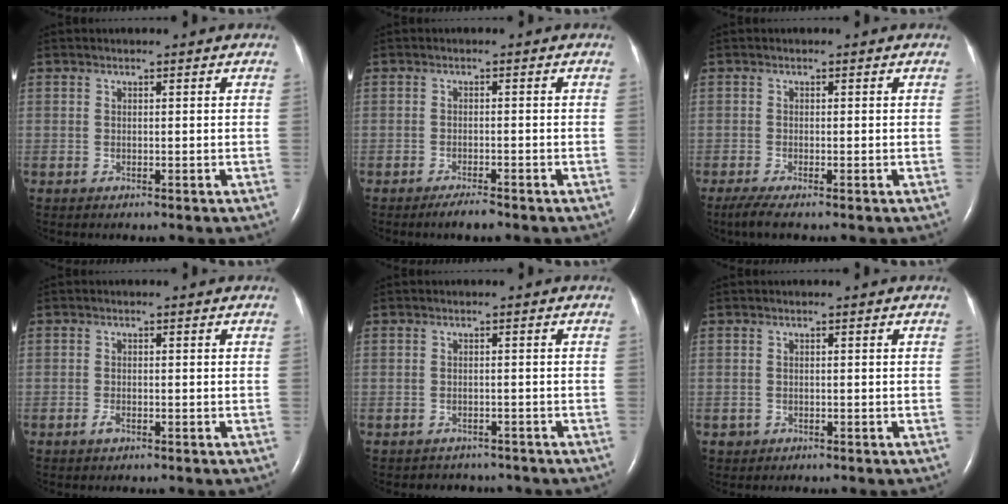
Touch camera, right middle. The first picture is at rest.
{"total": 2.5, "force": [-2.1, 0.2, 1.4], "torque": [-0.033, -0.005, -0.035]}
{"total": 2.7, "force": [-1.9, 0.1, 1.9], "torque": [-0.045, -0.010, -0.040]}
{"total": 1.0, "force": [-0.7, 0.4, 0.7], "torque": [-0.019, -0.001, -0.011]}
{"total": 3.7, "force": [-3.3, 1.6, -0.2], "torque": [-0.001, 0.006, -0.042]}
{"total": 0.8, "force": [-0.4, 0.7, -0.1], "torque": [-0.003, 0.004, -0.004]}